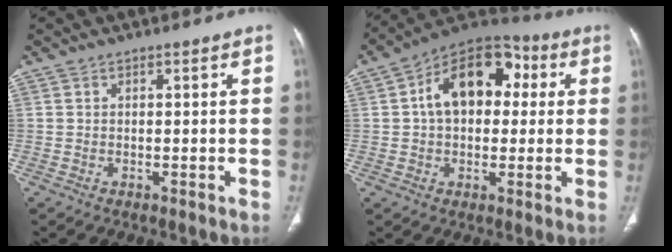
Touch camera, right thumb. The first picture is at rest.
{"total": 16.0, "force": [2.8, 10.6, 11.6], "torque": [-0.146, 0.032, 0.034]}